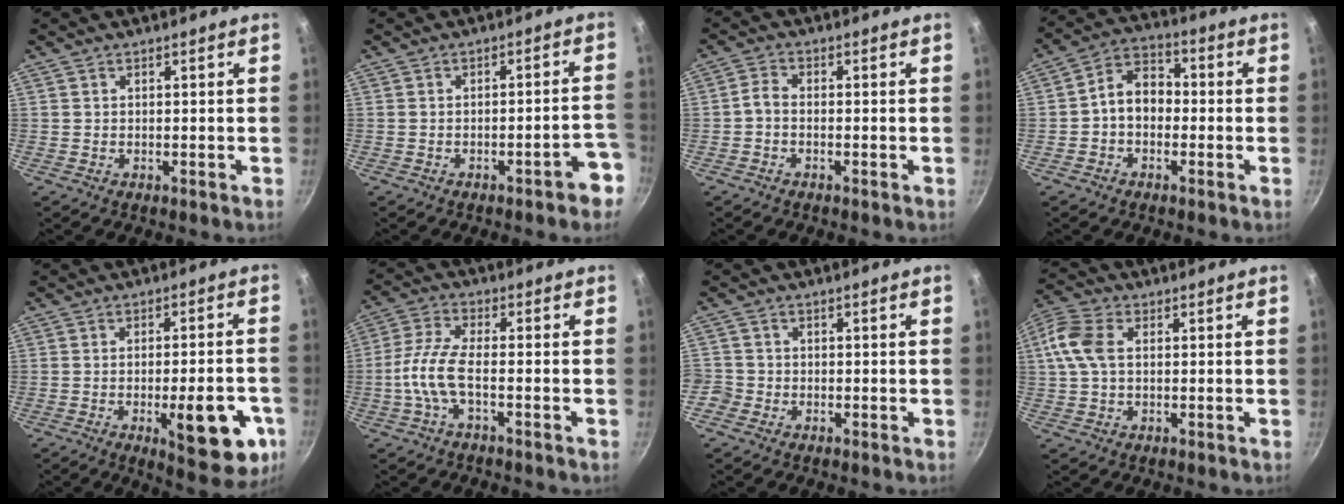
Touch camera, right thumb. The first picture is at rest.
{"total": 5.9, "force": [-3.4, 1.5, 4.5], "torque": [-0.041, 0.045, -0.033]}
{"total": 2.3, "force": [-1.0, 1.0, 1.8], "torque": [-0.052, 0.014, -0.028]}
{"total": 7.7, "force": [-1.1, 5.7, 5.0], "torque": [-0.052, 0.033, -0.037]}
{"total": 14.9, "force": [-5.1, 5.2, 13.0], "torque": [-0.141, 0.012, -0.062]}
{"total": 7.0, "force": [-2.3, 2.0, 6.3], "torque": [-0.153, 0.023, -0.057]}
{"total": 3.5, "force": [-1.8, 2.9, 0.8], "torque": [-0.019, 0.017, -0.038]}
{"total": 8.6, "force": [1.2, 5.5, 6.5], "torque": [-0.141, 0.018, 0.014]}